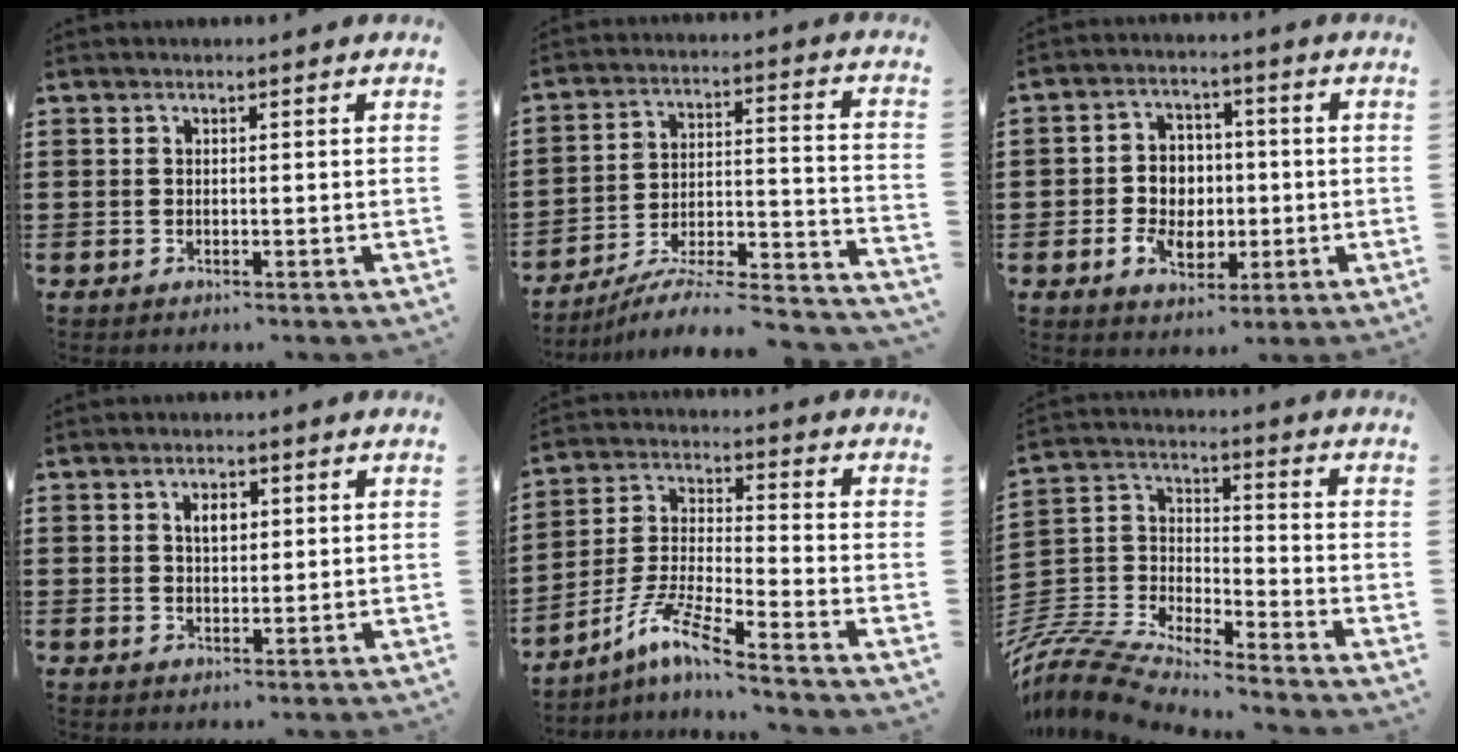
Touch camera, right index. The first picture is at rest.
{"total": 5.8, "force": [-5.1, 0.6, 2.6], "torque": [-0.039, -0.010, -0.103]}
{"total": 6.2, "force": [-1.0, 5.2, 3.3], "torque": [-0.064, 0.014, -0.018]}
{"total": 2.5, "force": [0.8, 1.4, 2.0], "torque": [-0.035, 0.003, 0.010]}
{"total": 9.0, "force": [-6.9, 0.2, 5.7], "torque": [-0.138, -0.015, -0.143]}
{"total": 7.8, "force": [-7.6, 0.7, 1.7], "torque": [-0.068, -0.017, -0.162]}